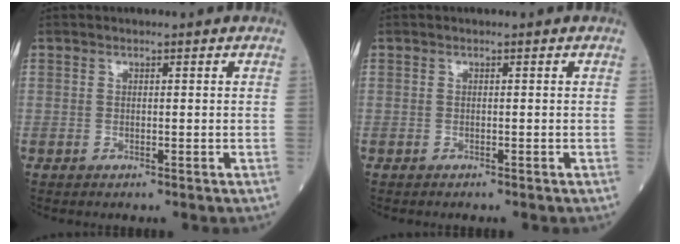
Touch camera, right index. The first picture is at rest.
{"total": 0.0}